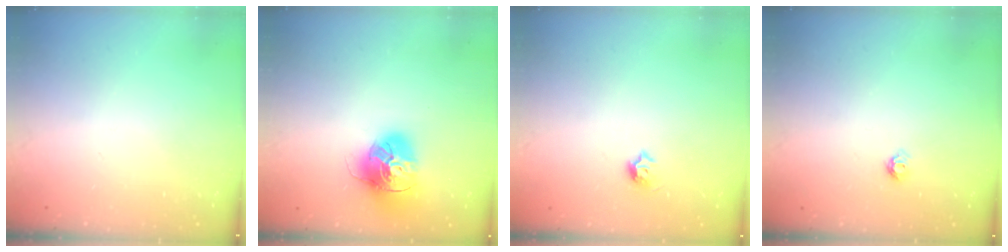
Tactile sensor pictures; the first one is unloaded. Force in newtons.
{"total": 16.8, "press": 16.7, "slide": 1.9}
{"total": 4.1, "press": 4.0, "slide": 0.7}
{"total": 3.9, "press": 3.9, "slide": 0.5}